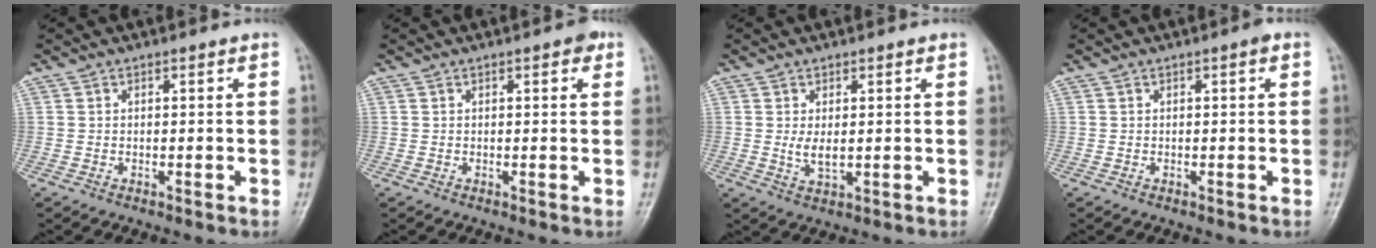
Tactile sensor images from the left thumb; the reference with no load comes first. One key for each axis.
{"total": 2.1, "fx": 1.0, "fy": 0.9, "fz": 1.6, "tx": -0.015, "ty": -0.001, "tz": 0.011}
{"total": 3.1, "fx": 0.5, "fy": 1.7, "fz": 2.6, "tx": -0.045, "ty": -0.011, "tz": 0.014}
{"total": 0.8, "fx": 0.3, "fy": 0.2, "fz": 0.7, "tx": -0.017, "ty": 0.001, "tz": 0.001}